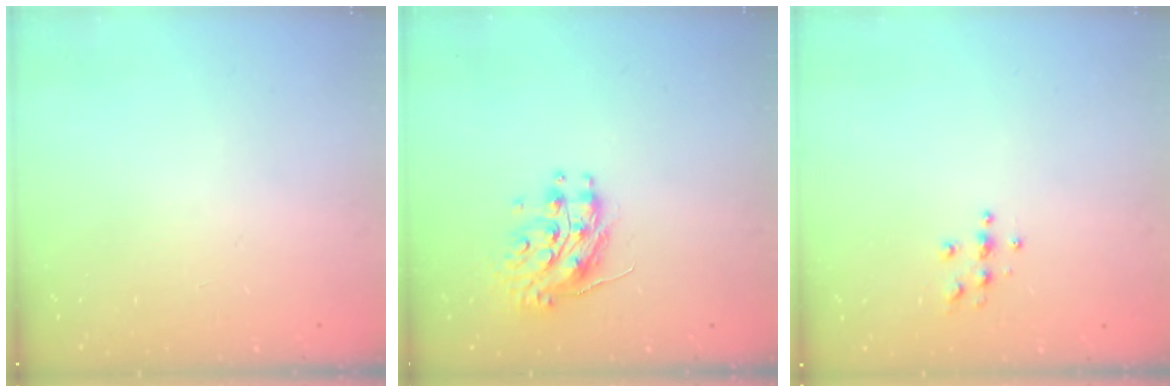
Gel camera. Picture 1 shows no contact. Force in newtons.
{"total": 10.2, "press": 10.2, "slide": 0.8}
{"total": 3.9, "press": 3.8, "slide": 0.4}